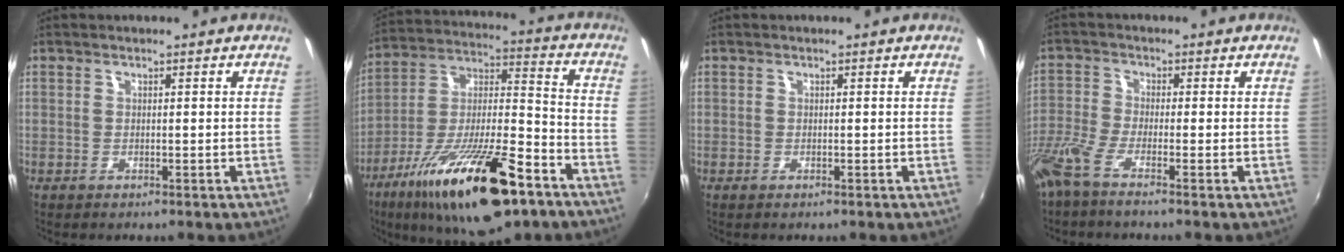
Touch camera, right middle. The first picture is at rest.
{"total": 24.9, "force": [-14.3, 7.1, 19.2], "torque": [-0.333, -0.033, -0.235]}
{"total": 0.0}
{"total": 5.9, "force": [-4.3, 0.1, 4.0], "torque": [-0.100, -0.018, -0.093]}